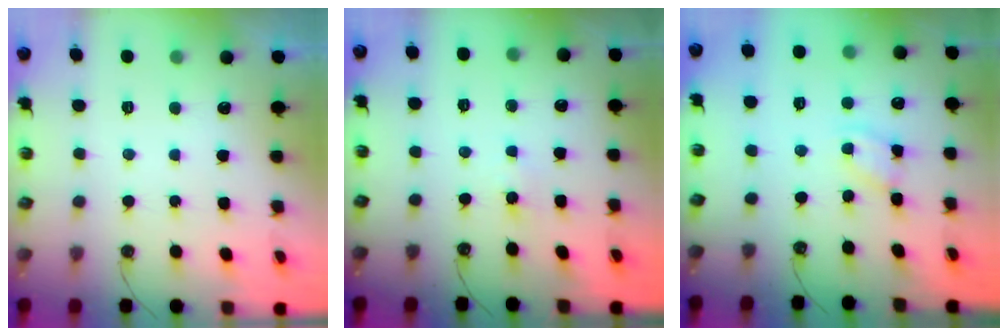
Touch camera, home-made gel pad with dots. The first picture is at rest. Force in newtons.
{"total": 3.6, "press": 3.5, "slide": 0.4}
{"total": 2.8, "press": 2.8, "slide": 0.3}